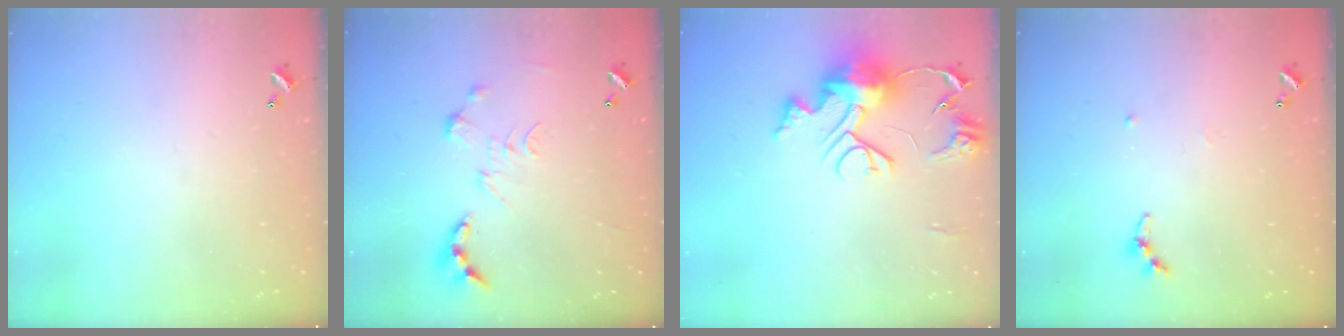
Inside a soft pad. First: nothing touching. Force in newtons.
{"total": 0.0}
{"total": 13.9, "press": 13.8, "slide": 1.5}
{"total": 6.2, "press": 6.1, "slide": 0.7}